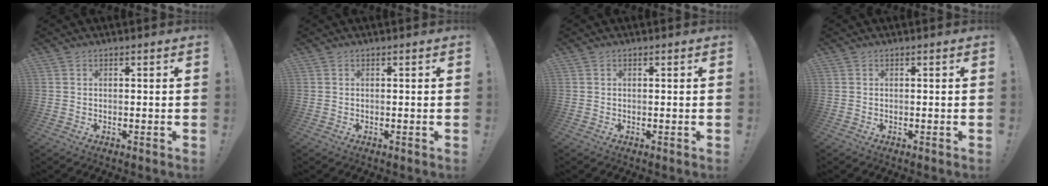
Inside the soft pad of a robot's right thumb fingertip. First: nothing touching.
{"total": 0.0}
{"total": 0.0}
{"total": 0.0}